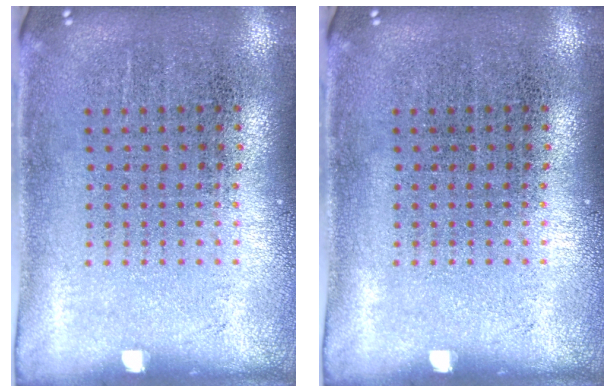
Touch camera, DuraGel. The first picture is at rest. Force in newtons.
{"total": 0.0}